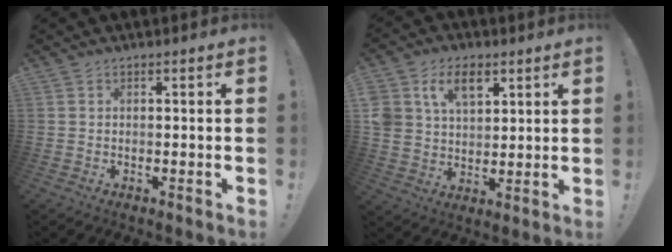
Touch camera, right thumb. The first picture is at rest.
{"total": 11.0, "force": [5.6, 7.7, 5.5], "torque": [-0.096, -0.014, 0.110]}